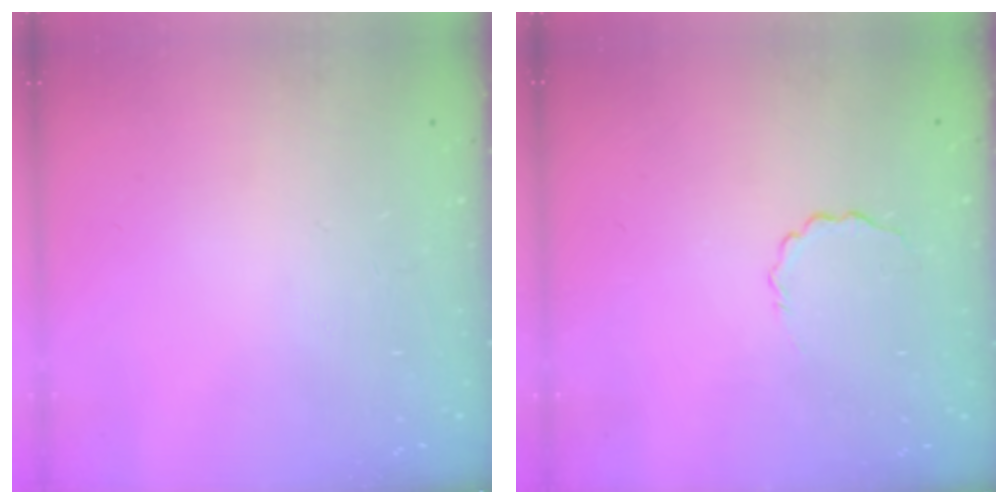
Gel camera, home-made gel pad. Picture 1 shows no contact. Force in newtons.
{"total": 2.9, "press": 2.7, "slide": 0.9}